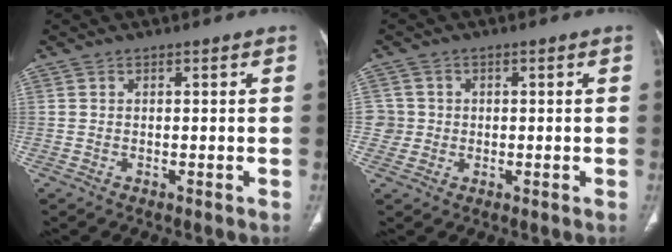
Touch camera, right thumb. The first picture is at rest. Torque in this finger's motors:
{"motor_torque": [-0.63, 0.23, 0.00, 0.40, -0.01]}